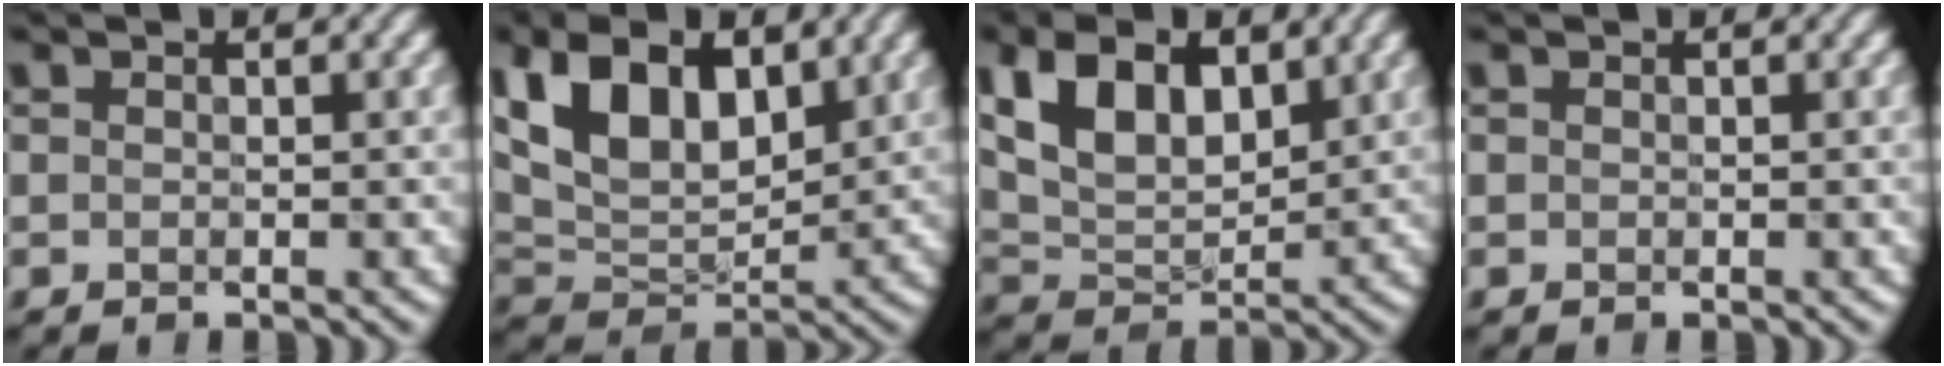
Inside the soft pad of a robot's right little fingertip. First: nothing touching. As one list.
[{"total": 10.0, "force": [3.4, 5.8, 7.4], "torque": [-0.162, 0.004, 0.063]}, {"total": 7.8, "force": [2.7, 4.5, 5.7], "torque": [-0.127, 0.002, 0.053]}, {"total": 0.0}]